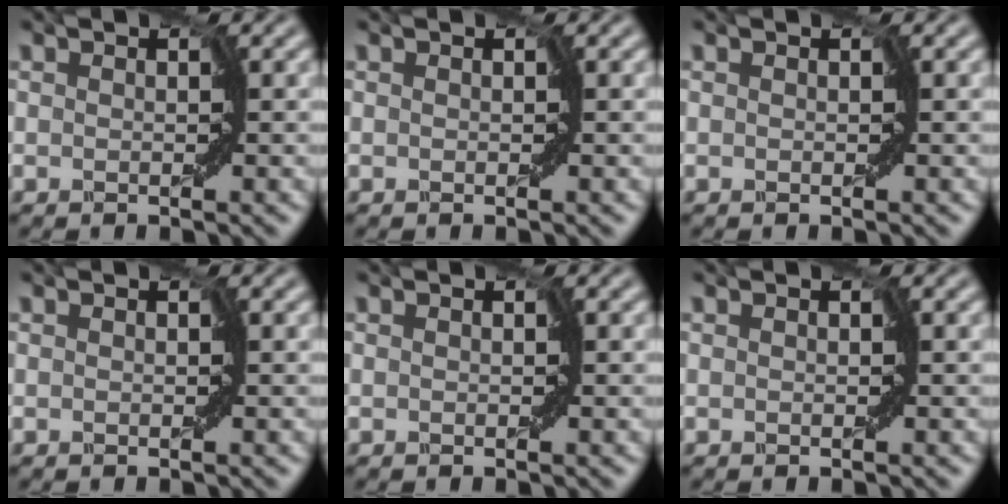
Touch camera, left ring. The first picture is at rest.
{"total": 0.0}
{"total": 0.0}
{"total": 0.0}
{"total": 0.0}
{"total": 0.0}